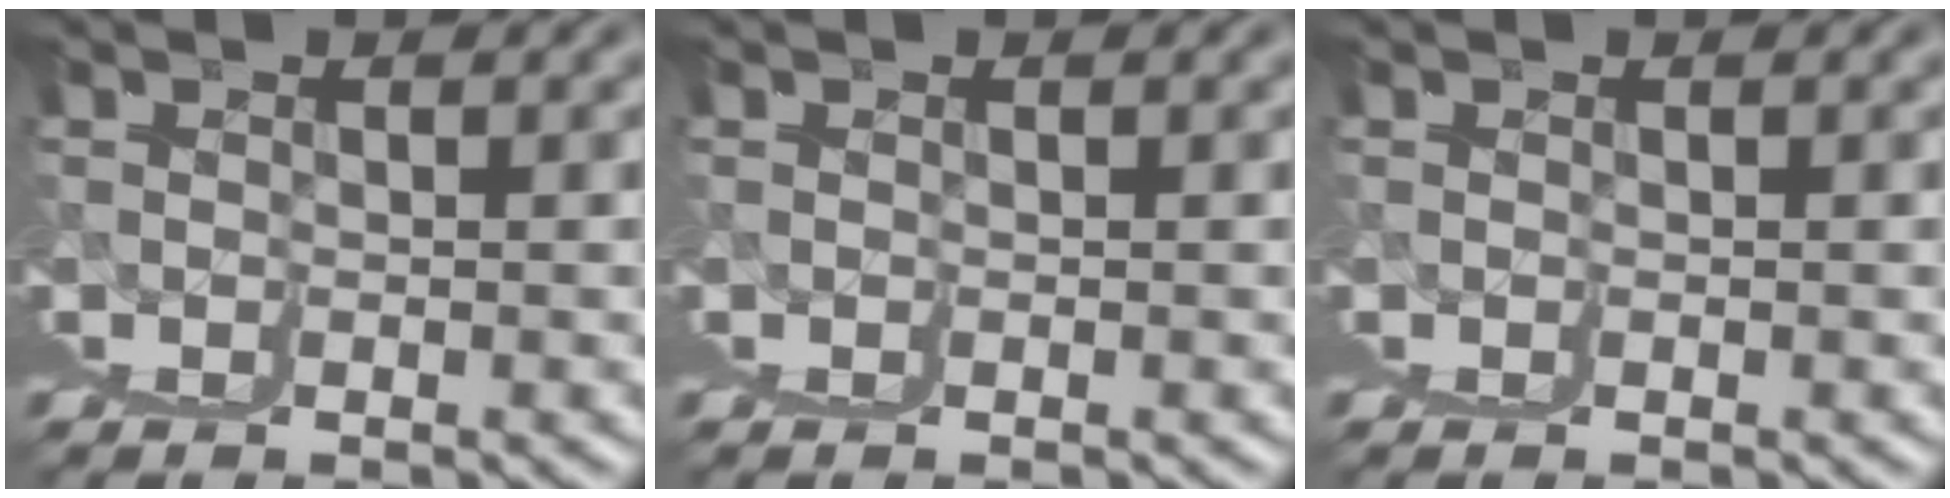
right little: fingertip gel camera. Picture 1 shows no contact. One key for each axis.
{"total": 0.0}
{"total": 0.0}